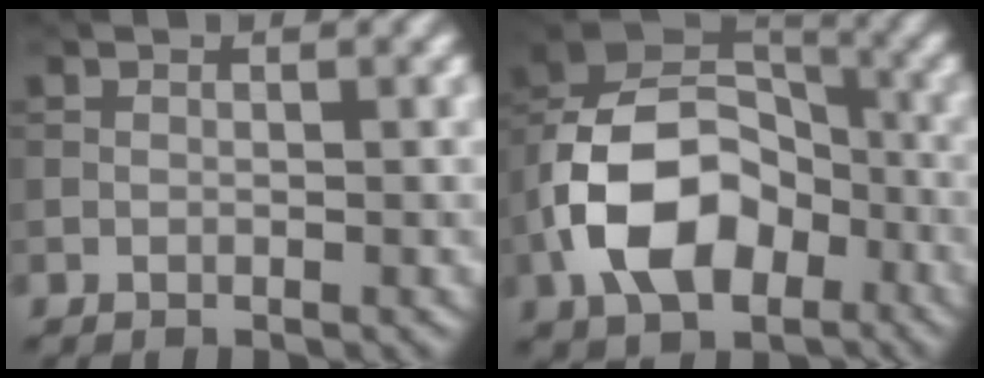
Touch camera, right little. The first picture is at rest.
{"total": 12.1, "force": [-4.0, 8.1, 8.1], "torque": [-0.159, 0.001, -0.081]}